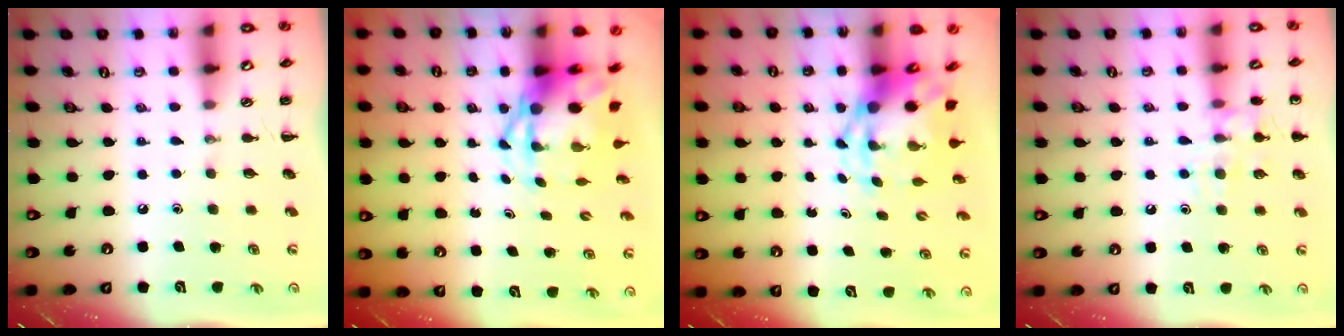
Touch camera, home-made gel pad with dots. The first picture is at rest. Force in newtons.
{"total": 5.2, "press": 5.0, "slide": 1.5}
{"total": 5.7, "press": 5.6, "slide": 1.0}
{"total": 10.8, "press": 10.7, "slide": 1.4}